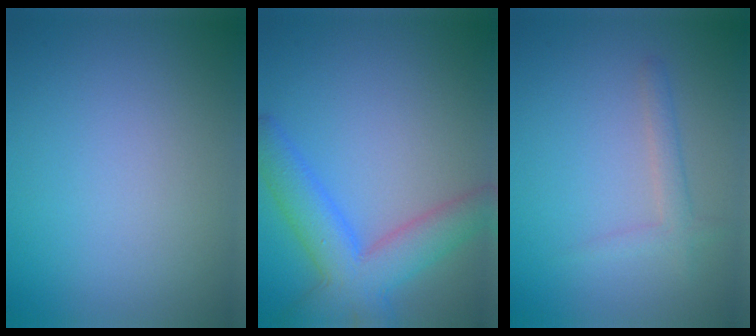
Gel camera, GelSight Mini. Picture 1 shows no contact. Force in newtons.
{"total": 6.7, "press": 6.7, "slide": 0.2}
{"total": 1.8, "press": 1.7, "slide": 0.1}